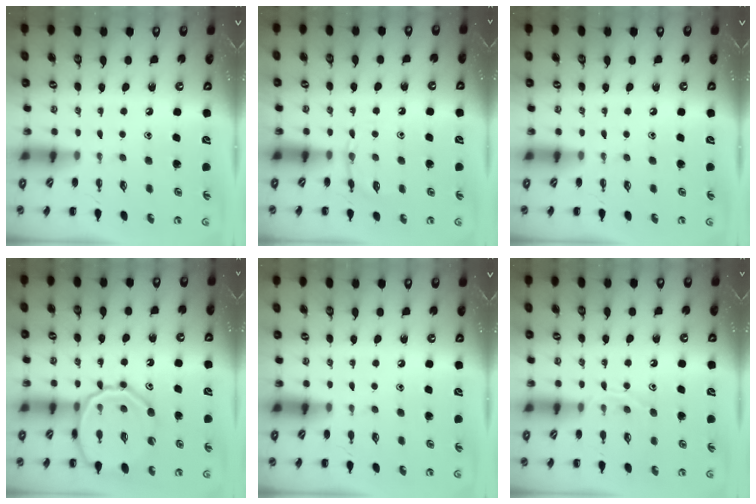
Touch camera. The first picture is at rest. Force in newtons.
{"total": 4.9, "press": 4.7, "slide": 1.5}
{"total": 0.0}
{"total": 17.3, "press": 17.2, "slide": 2.1}
{"total": 0.0}
{"total": 8.8, "press": 8.8, "slide": 0.6}